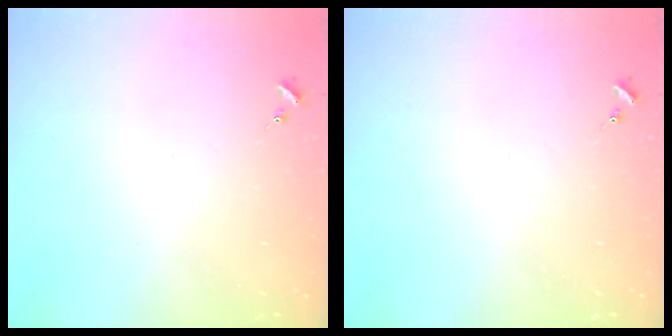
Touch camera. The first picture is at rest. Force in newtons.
{"total": 0.0}